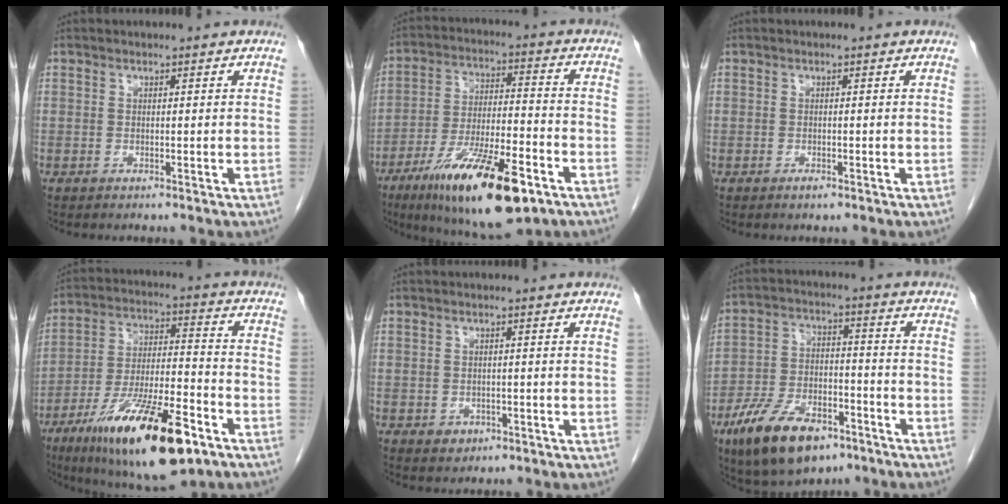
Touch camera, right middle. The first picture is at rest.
{"total": 18.5, "force": [-10.6, 4.1, 14.6], "torque": [-0.245, -0.027, -0.176]}
{"total": 0.7, "force": [-0.5, 0.3, 0.4], "torque": [-0.009, 0.000, -0.006]}
{"total": 20.6, "force": [-11.8, 4.6, 16.2], "torque": [-0.273, -0.027, -0.198]}
{"total": 1.9, "force": [-0.9, 1.6, 0.7], "torque": [-0.009, 0.004, -0.005]}
{"total": 13.8, "force": [-8.7, 6.2, 8.8], "torque": [-0.165, -0.004, -0.148]}